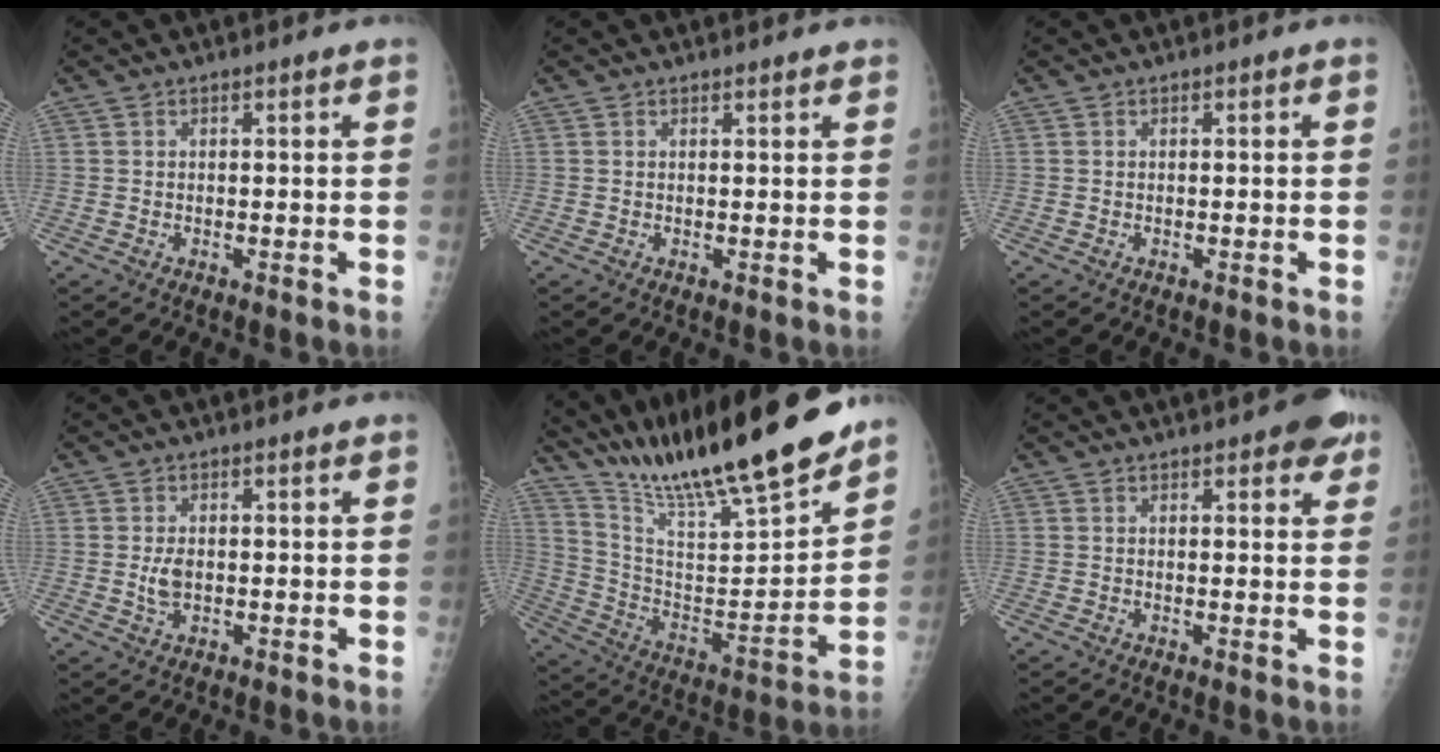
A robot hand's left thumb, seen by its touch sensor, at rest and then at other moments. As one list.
[{"total": 1.0, "force": [0.9, 0.1, 0.2], "torque": [-0.002, -0.003, 0.014]}, {"total": 0.0}, {"total": 3.0, "force": [0.3, 1.6, 2.5], "torque": [-0.048, -0.004, 0.011]}, {"total": 25.4, "force": [21.4, 2.8, 13.3], "torque": [-0.205, -0.103, 0.364]}, {"total": 5.4, "force": [3.3, 2.0, 3.8], "torque": [-0.025, -0.008, 0.035]}]